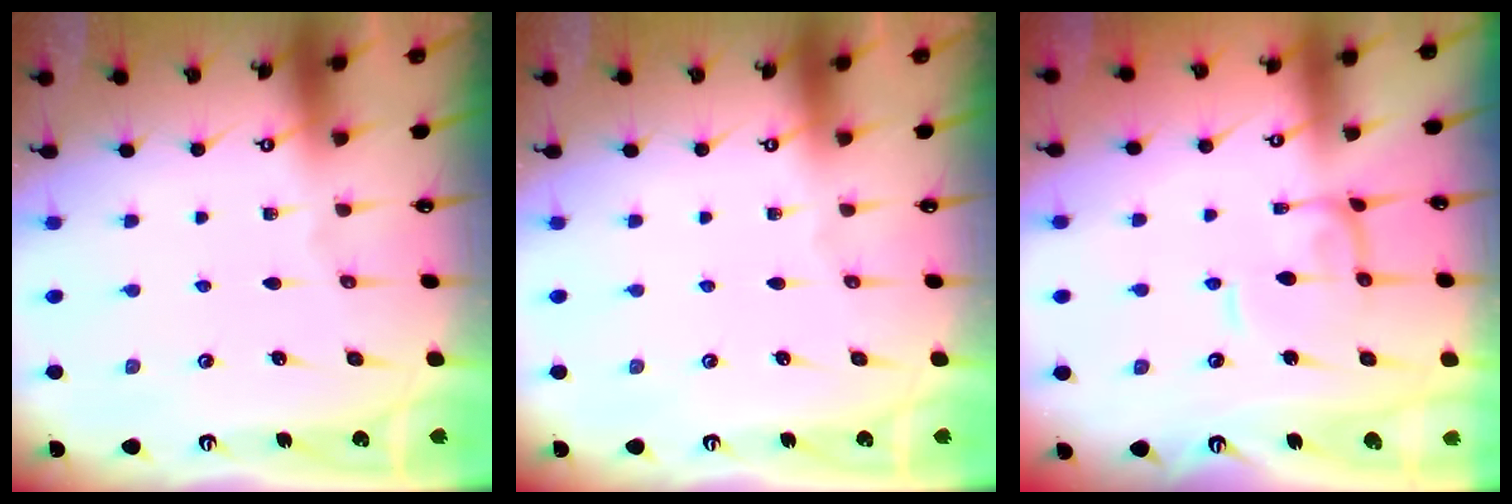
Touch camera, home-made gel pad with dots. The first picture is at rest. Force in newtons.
{"total": 0.0}
{"total": 0.0}